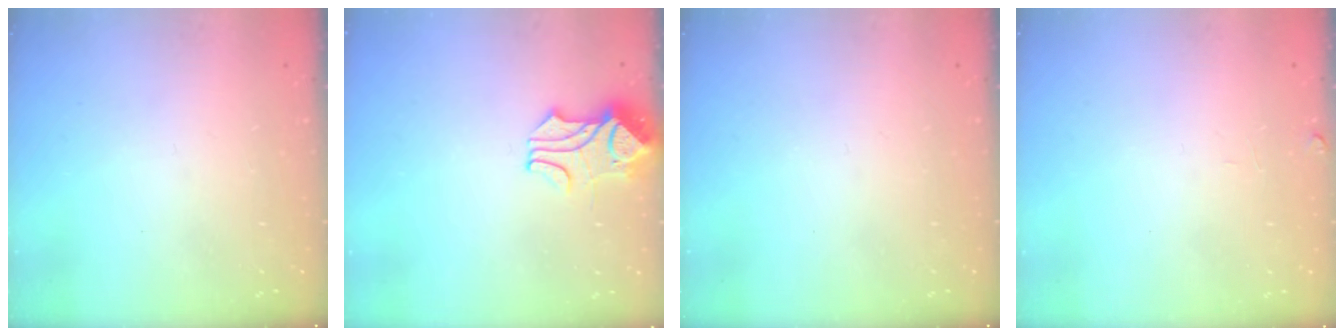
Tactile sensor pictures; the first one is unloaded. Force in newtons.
{"total": 1.8, "press": 1.4, "slide": 1.1}
{"total": 0.0}
{"total": 1.3, "press": 1.2, "slide": 0.5}